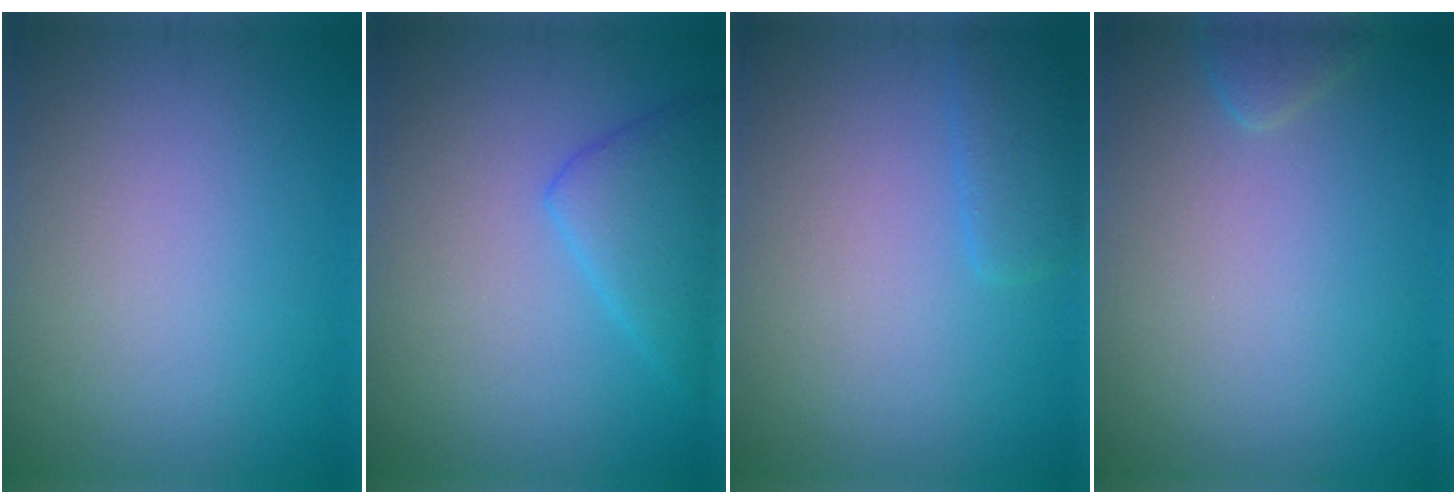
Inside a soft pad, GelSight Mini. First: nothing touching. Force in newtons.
{"total": 3.6, "press": 3.6, "slide": 0.3}
{"total": 2.0, "press": 2.0, "slide": 0.2}
{"total": 1.3, "press": 1.3, "slide": 0.1}